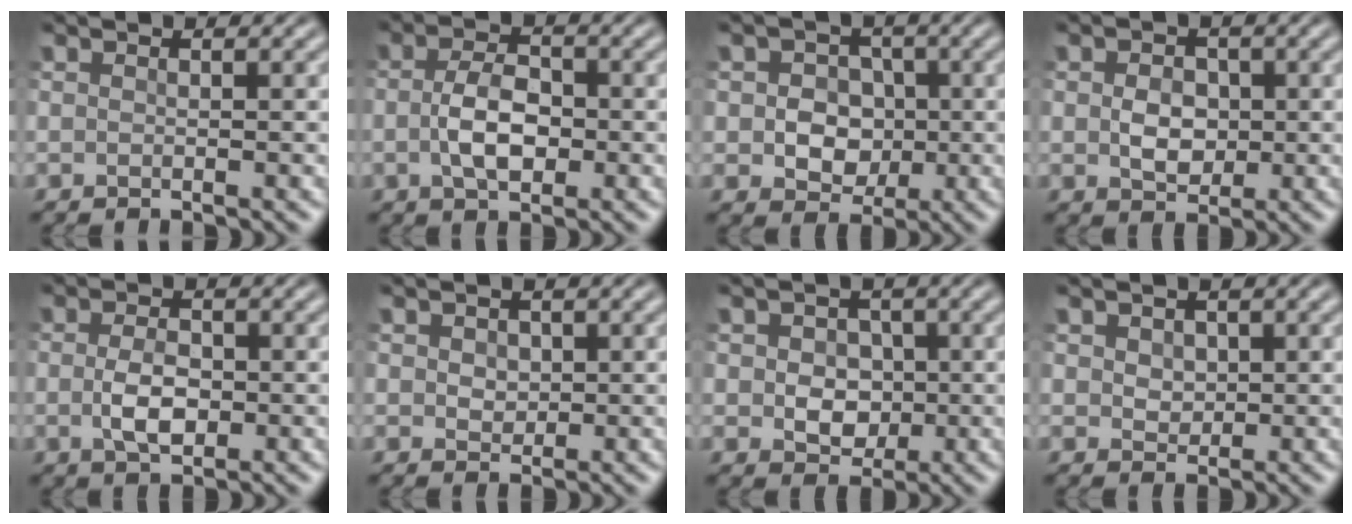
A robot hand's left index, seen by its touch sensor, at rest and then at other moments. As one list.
[{"total": 4.1, "force": [-0.5, 2.3, 3.3], "torque": [-0.069, 0.002, -0.010]}, {"total": 4.4, "force": [-0.2, 3.7, 2.4], "torque": [-0.024, -0.002, -0.015]}, {"total": 3.1, "force": [-0.1, 2.3, 2.0], "torque": [-0.039, -0.004, -0.003]}, {"total": 3.2, "force": [-0.4, 1.9, 2.6], "torque": [-0.052, -0.002, -0.007]}, {"total": 1.6, "force": [0.4, 1.3, 0.8], "torque": [-0.017, 0.000, 0.006]}, {"total": 3.7, "force": [0.0, 2.9, 2.2], "torque": [-0.034, -0.005, -0.004]}, {"total": 1.7, "force": [0.5, 1.4, 0.8], "torque": [-0.021, 0.000, 0.009]}]